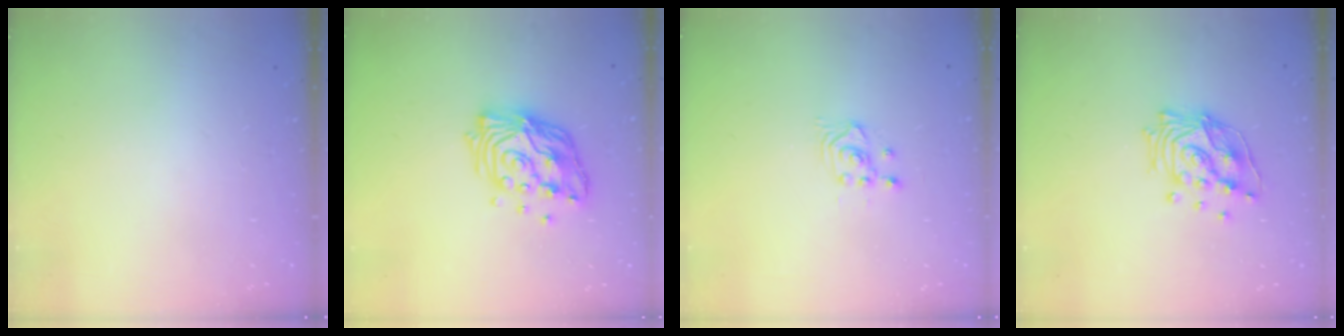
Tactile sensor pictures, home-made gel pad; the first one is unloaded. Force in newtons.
{"total": 13.7, "press": 13.6, "slide": 1.4}
{"total": 2.5, "press": 2.5, "slide": 0.3}
{"total": 14.4, "press": 14.3, "slide": 1.7}